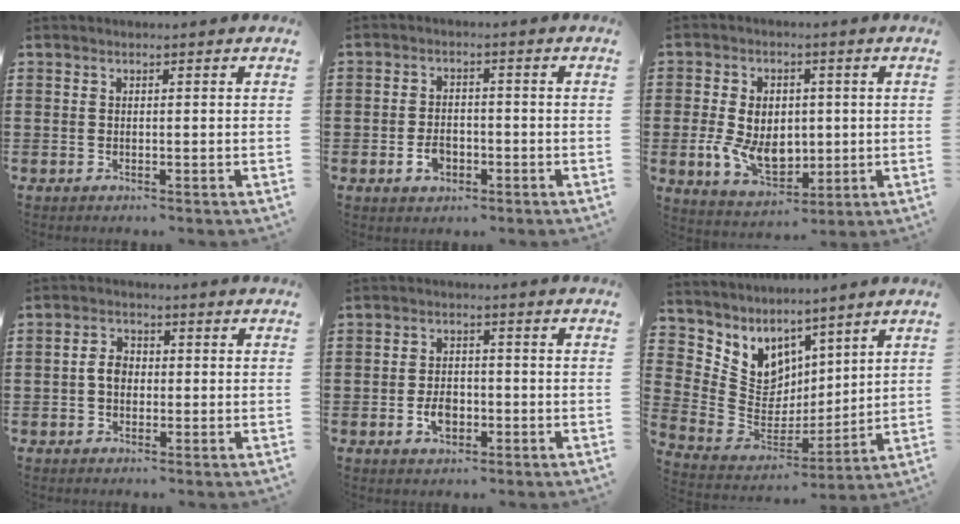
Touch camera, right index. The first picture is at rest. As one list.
[{"total": 3.3, "force": [-1.4, 2.3, 2.0], "torque": [-0.040, 0.004, -0.026]}, {"total": 8.4, "force": [-0.5, 5.9, 5.9], "torque": [-0.124, 0.008, -0.010]}, {"total": 3.3, "force": [-0.3, 2.3, 2.3], "torque": [-0.048, 0.007, -0.008]}, {"total": 3.9, "force": [-1.4, 2.6, 2.5], "torque": [-0.056, 0.000, -0.026]}, {"total": 6.8, "force": [4.1, 5.4, 0.9], "torque": [-0.068, -0.047, 0.079]}]